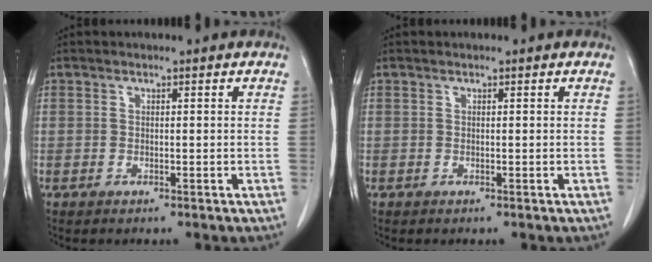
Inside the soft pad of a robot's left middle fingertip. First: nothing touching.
{"total": 0.0}